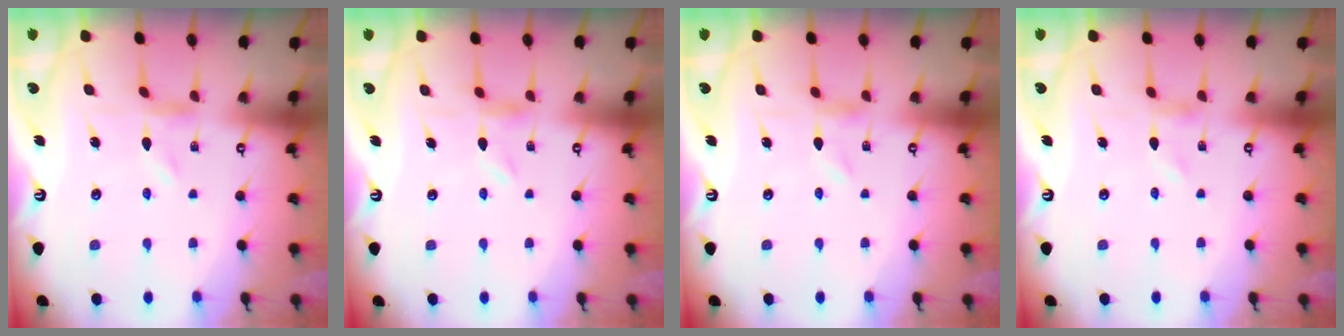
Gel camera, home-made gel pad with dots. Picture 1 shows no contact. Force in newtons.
{"total": 1.0, "press": 1.0, "slide": 0.3}
{"total": 0.0}
{"total": 0.0}